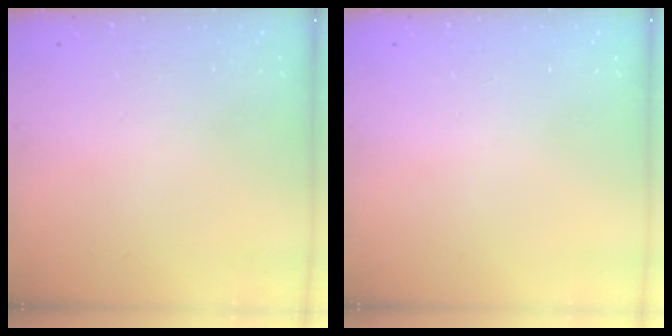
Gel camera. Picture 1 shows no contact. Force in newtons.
{"total": 0.0}